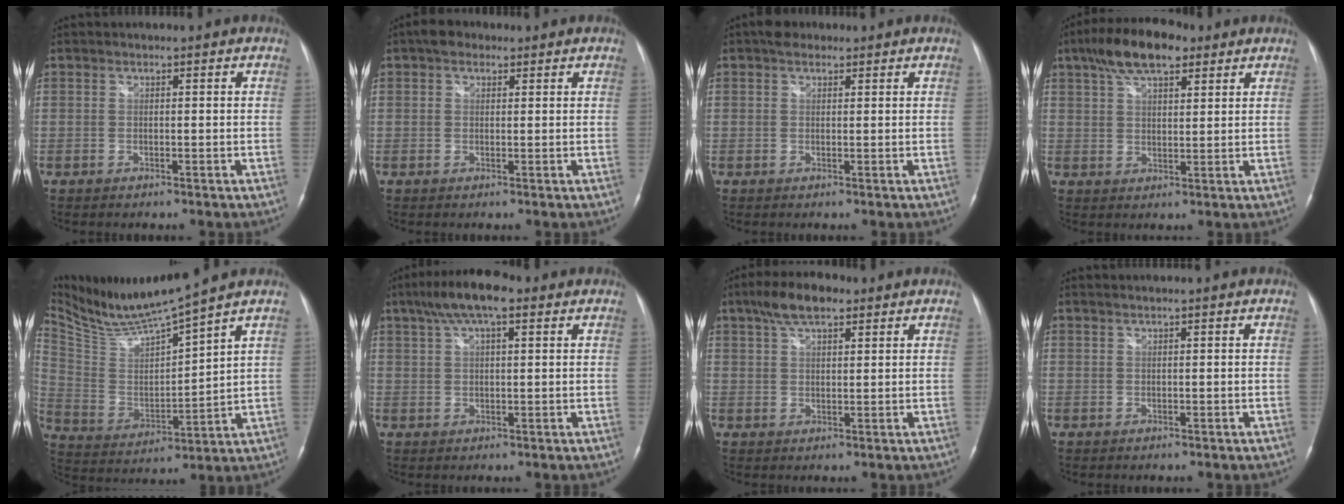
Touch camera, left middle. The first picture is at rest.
{"total": 2.7, "force": [1.5, 1.8, 1.2], "torque": [-0.024, 0.015, 0.022]}
{"total": 2.3, "force": [1.5, 1.4, 0.9], "torque": [-0.017, 0.015, 0.021]}
{"total": 10.1, "force": [6.4, 3.9, 6.7], "torque": [-0.123, 0.025, 0.111]}
{"total": 12.4, "force": [11.4, -1.7, 4.4], "torque": [-0.095, -0.008, 0.227]}
{"total": 8.4, "force": [5.0, 2.3, 6.3], "torque": [-0.119, 0.026, 0.082]}
{"total": 6.6, "force": [4.3, 2.5, 4.4], "torque": [-0.085, 0.020, 0.075]}
{"total": 0.6, "force": [0.5, -0.1, 0.3], "torque": [-0.009, 0.006, 0.014]}